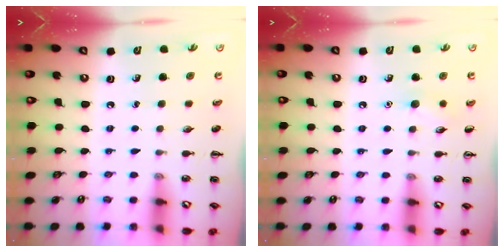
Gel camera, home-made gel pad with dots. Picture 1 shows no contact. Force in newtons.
{"total": 6.6, "press": 6.3, "slide": 1.9}